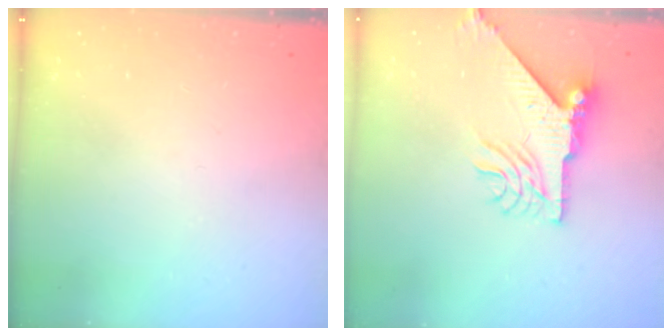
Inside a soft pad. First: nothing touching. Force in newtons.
{"total": 9.4, "press": 9.4, "slide": 1.2}